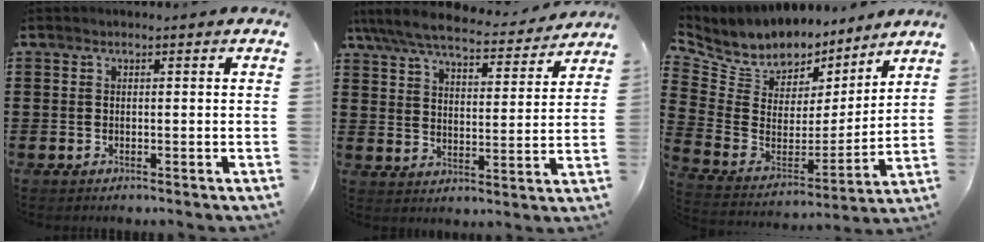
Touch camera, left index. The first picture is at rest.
{"total": 7.1, "force": [6.5, 0.8, 2.8], "torque": [-0.083, -0.036, 0.112]}
{"total": 7.0, "force": [6.0, 3.7, 0.7], "torque": [-0.061, -0.050, 0.109]}